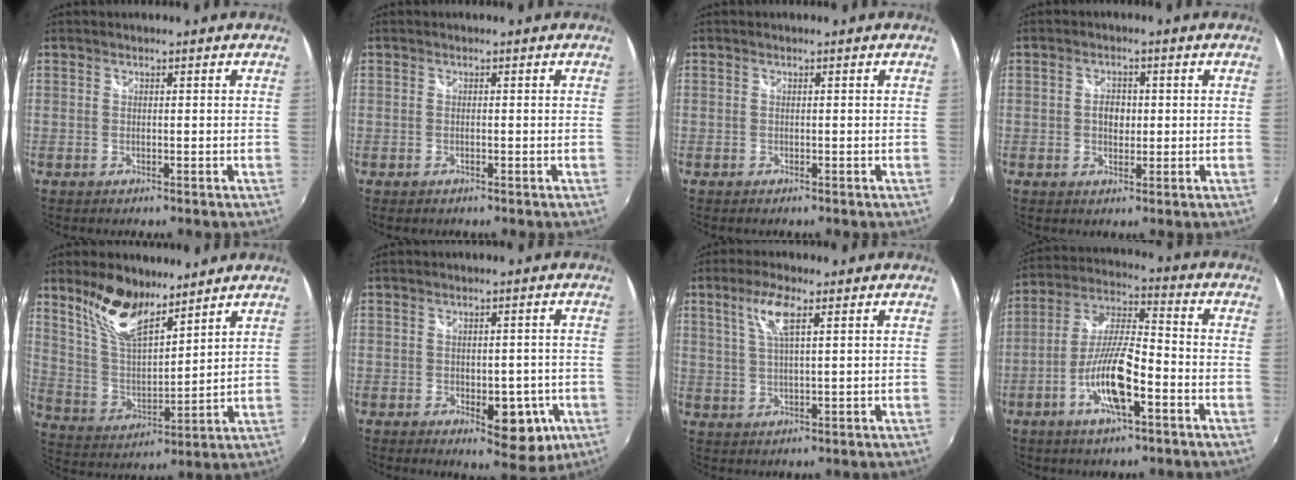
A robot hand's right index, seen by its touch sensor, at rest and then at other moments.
{"total": 0.5, "force": [-0.3, 0.2, 0.4], "torque": [-0.009, -0.001, -0.006]}
{"total": 0.5, "force": [-0.3, 0.4, 0.0], "torque": [-0.001, 0.000, -0.007]}
{"total": 3.2, "force": [0.1, 2.4, 2.0], "torque": [-0.031, 0.004, -0.001]}
{"total": 12.9, "force": [9.5, 4.6, 7.4], "torque": [-0.146, 0.007, 0.190]}
{"total": 8.7, "force": [-3.4, 4.7, 6.6], "torque": [-0.087, -0.012, -0.035]}
{"total": 5.8, "force": [2.5, 1.0, 5.1], "torque": [-0.101, 0.003, 0.050]}
{"total": 12.7, "force": [-5.4, 3.1, 11.1], "torque": [-0.230, -0.002, -0.104]}